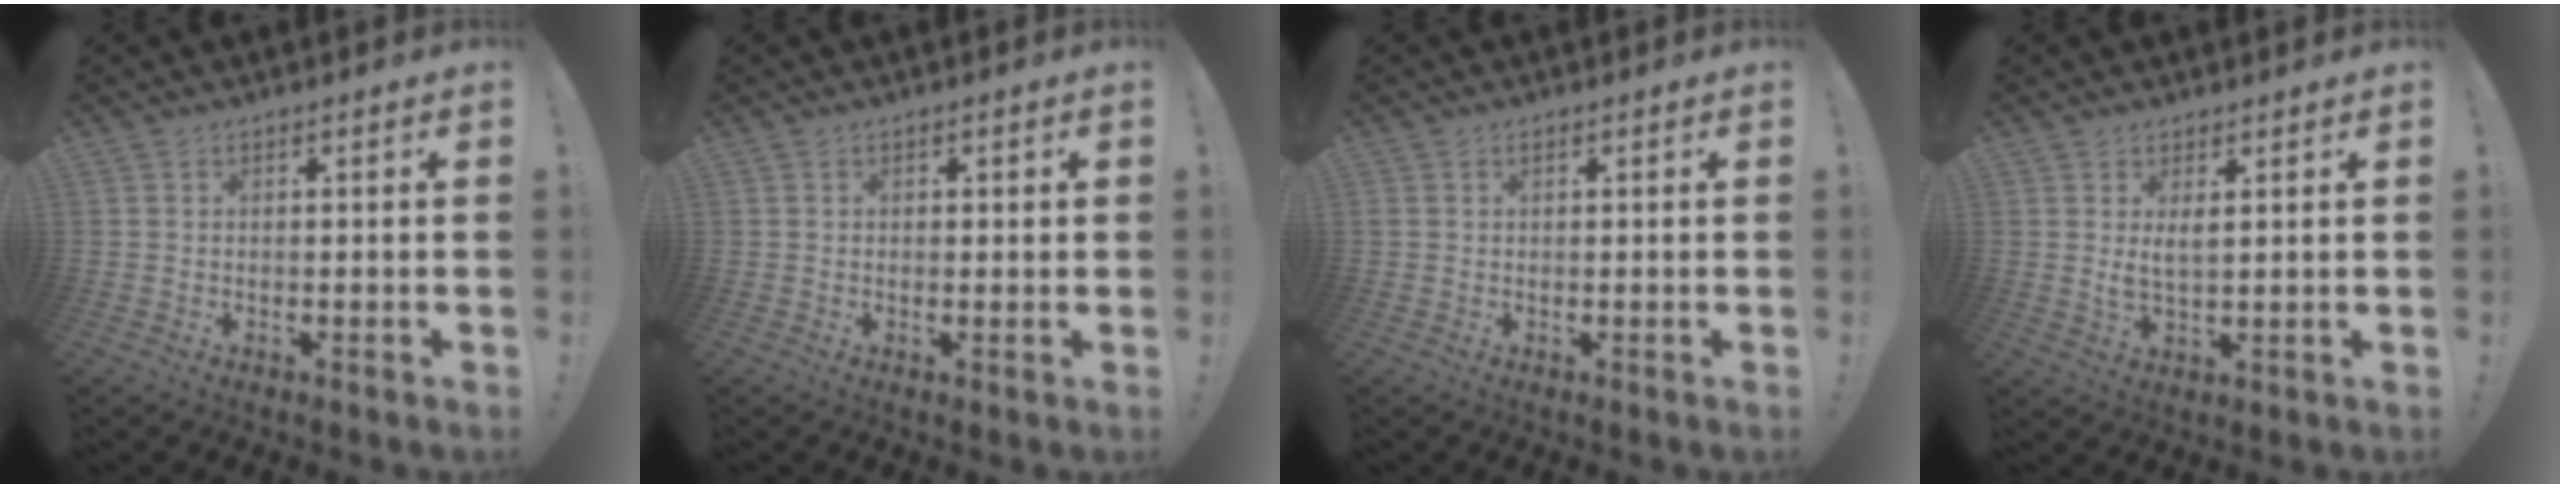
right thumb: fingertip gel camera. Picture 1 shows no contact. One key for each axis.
{"total": 1.0, "fx": 0.6, "fy": 0.7, "fz": 0.2, "tx": 0.000, "ty": 0.000, "tz": 0.011}
{"total": 0.8, "fx": 0.4, "fy": 0.4, "fz": 0.5, "tx": -0.012, "ty": 0.002, "tz": 0.008}
{"total": 3.8, "fx": 1.7, "fy": 1.2, "fz": 3.2, "tx": -0.051, "ty": -0.012, "tz": 0.026}